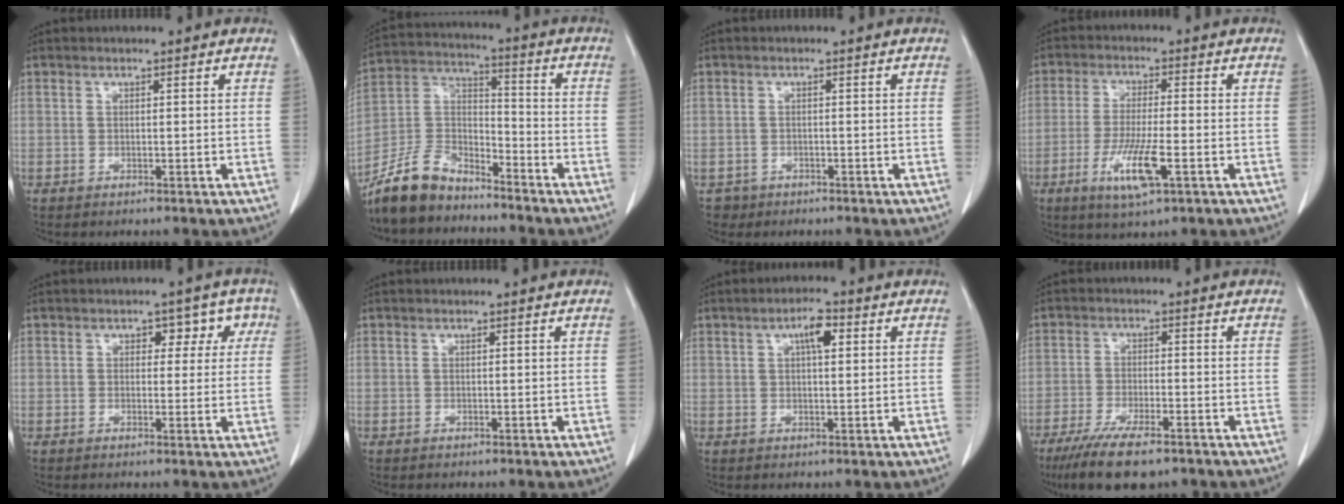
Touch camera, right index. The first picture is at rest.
{"total": 10.8, "force": [-9.6, 3.8, 3.0], "torque": [-0.076, 0.014, -0.186]}
{"total": 2.1, "force": [-1.1, 1.7, -0.3], "torque": [-0.004, 0.006, -0.020]}
{"total": 8.4, "force": [-3.3, 1.0, 7.7], "torque": [-0.149, -0.019, -0.057]}
{"total": 4.5, "force": [1.5, 3.2, 2.9], "torque": [-0.015, 0.024, 0.014]}
{"total": 0.0}
{"total": 4.0, "force": [1.5, 1.2, 3.5], "torque": [-0.062, 0.008, 0.024]}
{"total": 10.0, "force": [-7.3, 2.2, 6.5], "torque": [-0.110, -0.021, -0.116]}